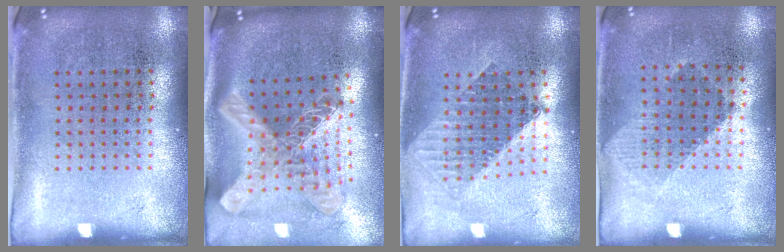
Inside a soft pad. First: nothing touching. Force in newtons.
{"total": 2.8, "press": 2.0, "slide": 1.9}
{"total": 1.6, "press": 1.3, "slide": 1.0}
{"total": 0.9, "press": 0.8, "slide": 0.5}